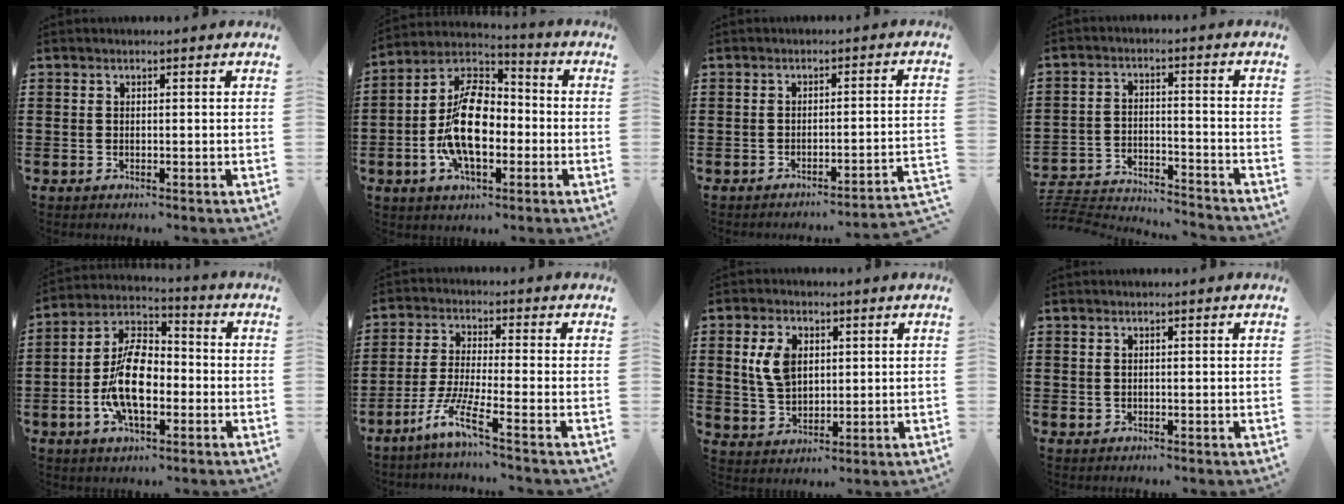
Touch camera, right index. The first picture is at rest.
{"total": 12.9, "force": [-2.3, 7.1, 10.5], "torque": [-0.236, 0.005, -0.045]}
{"total": 2.6, "force": [-2.3, -0.6, 1.1], "torque": [-0.021, -0.007, -0.051]}
{"total": 4.3, "force": [-4.2, 0.3, 0.7], "torque": [-0.031, -0.006, -0.094]}
{"total": 11.3, "force": [-2.6, 5.9, 9.2], "torque": [-0.203, 0.003, -0.051]}
{"total": 6.6, "force": [-4.4, 0.0, 4.9], "torque": [-0.116, -0.016, -0.091]}
{"total": 6.5, "force": [1.7, 4.4, 4.5], "torque": [-0.116, 0.009, 0.026]}
{"total": 0.5, "force": [0.2, 0.5, 0.2], "torque": [-0.006, 0.001, 0.004]}